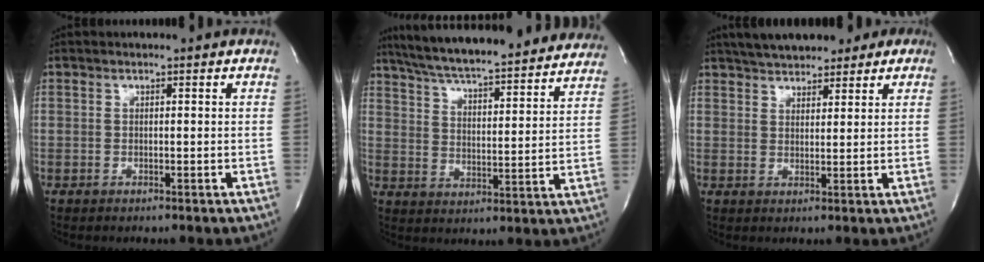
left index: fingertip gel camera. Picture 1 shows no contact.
{"total": 28.9, "force": [26.2, 4.0, 11.7], "torque": [-0.196, -0.026, 0.343]}
{"total": 11.3, "force": [9.0, 4.7, 5.0], "torque": [-0.068, 0.031, 0.126]}